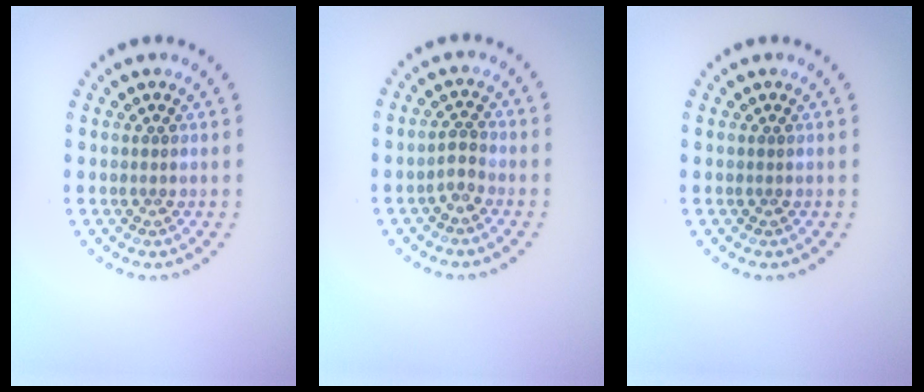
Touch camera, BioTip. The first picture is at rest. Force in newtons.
{"total": 1.5, "press": 1.2, "slide": 0.9}
{"total": 0.0}